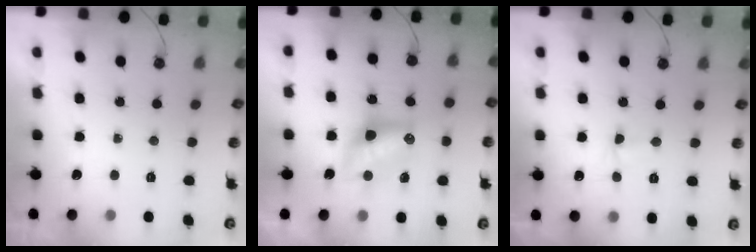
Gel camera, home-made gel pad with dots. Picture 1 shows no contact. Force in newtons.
{"total": 10.9, "press": 10.0, "slide": 4.3}
{"total": 2.6, "press": 2.5, "slide": 0.5}